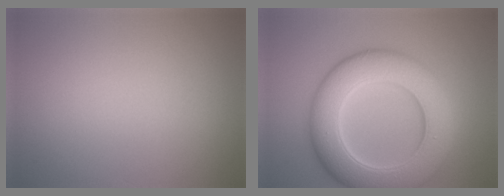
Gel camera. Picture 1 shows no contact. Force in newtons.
{"total": 10.4, "press": 10.4, "slide": 0.2}